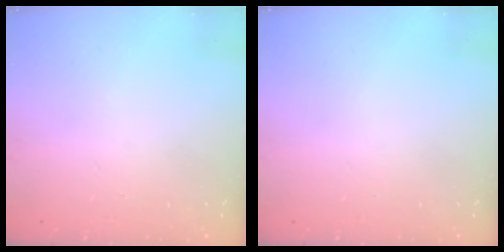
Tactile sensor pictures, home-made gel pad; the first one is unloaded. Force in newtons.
{"total": 0.0}